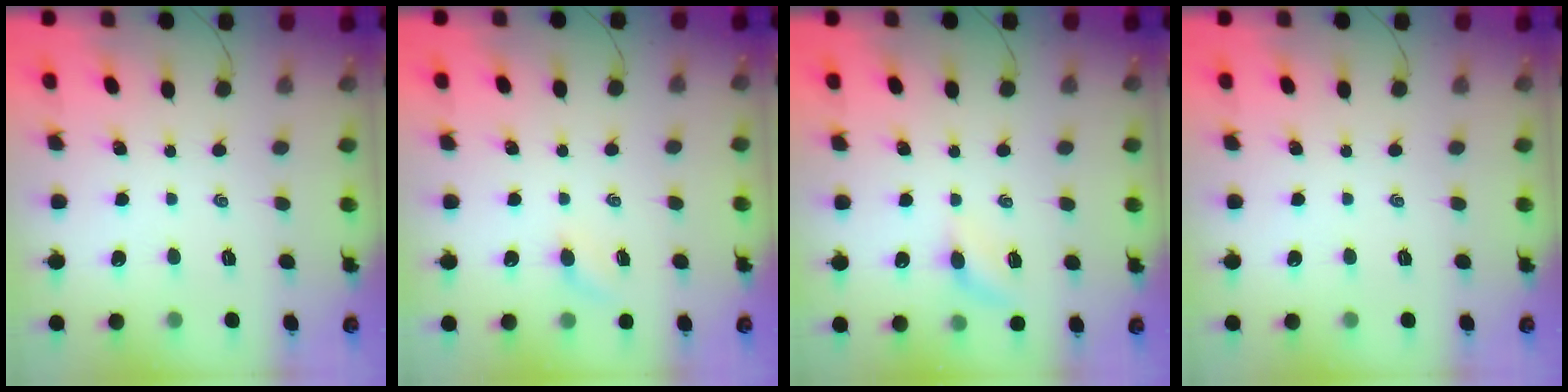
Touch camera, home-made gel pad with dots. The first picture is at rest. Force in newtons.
{"total": 2.8, "press": 2.7, "slide": 0.8}
{"total": 5.3, "press": 5.1, "slide": 1.6}
{"total": 0.0}